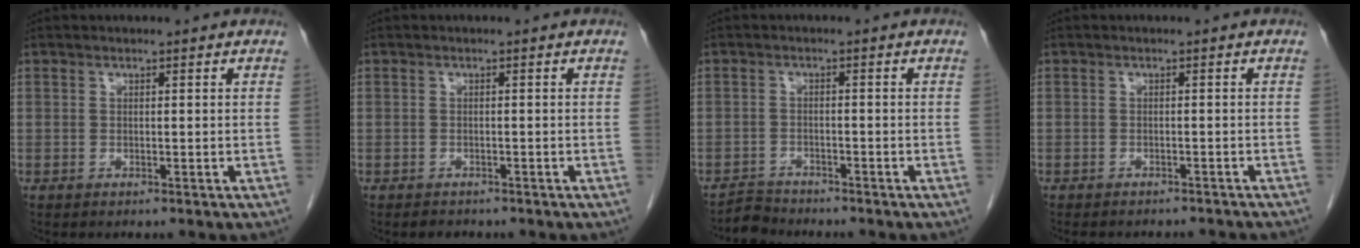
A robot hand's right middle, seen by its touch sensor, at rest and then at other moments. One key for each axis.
{"total": 1.4, "fx": -1.2, "fy": 0.8, "fz": 0.2, "tx": -0.009, "ty": 0.000, "tz": -0.016}
{"total": 2.5, "fx": -2.4, "fy": 0.4, "fz": -0.8, "tx": 0.015, "ty": -0.007, "tz": -0.043}
{"total": 8.9, "fx": -8.1, "fy": 2.3, "fz": 2.9, "tx": -0.036, "ty": -0.001, "tz": -0.087}